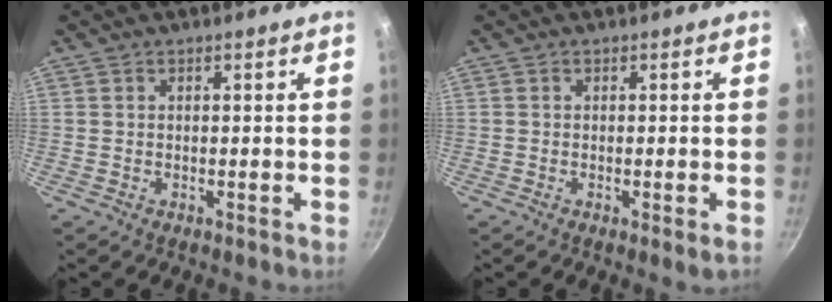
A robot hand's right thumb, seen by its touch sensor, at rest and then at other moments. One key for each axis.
{"total": 1.4, "fx": -0.4, "fy": 0.1, "fz": 1.3, "tx": -0.024, "ty": -0.003, "tz": -0.009}